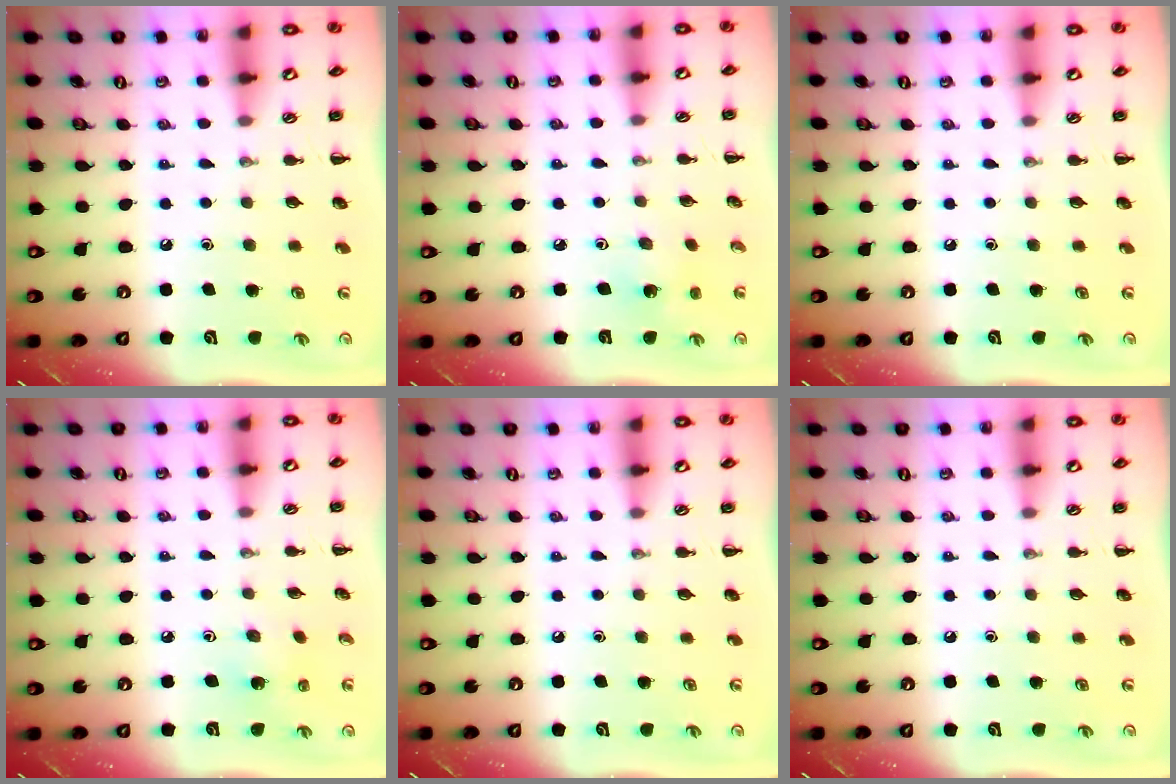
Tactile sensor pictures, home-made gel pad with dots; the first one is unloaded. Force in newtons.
{"total": 1.5, "press": 1.4, "slide": 0.5}
{"total": 0.0}
{"total": 2.6, "press": 2.5, "slide": 0.8}
{"total": 0.0}
{"total": 0.0}